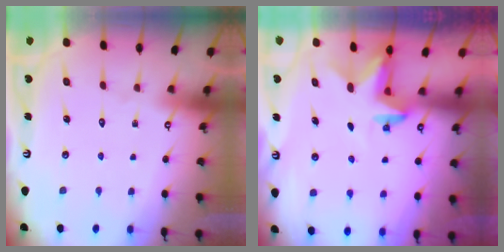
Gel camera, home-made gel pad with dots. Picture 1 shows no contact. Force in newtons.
{"total": 2.5, "press": 2.5, "slide": 0.4}